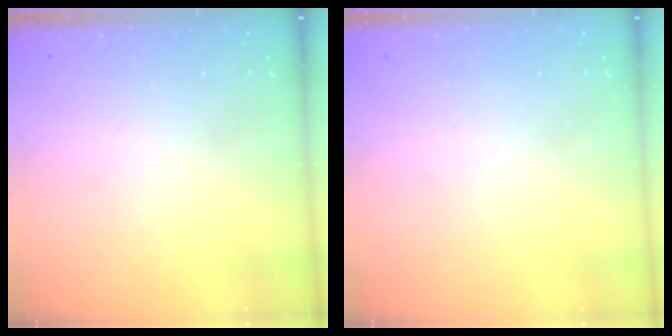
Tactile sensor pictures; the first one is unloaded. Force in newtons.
{"total": 0.0}